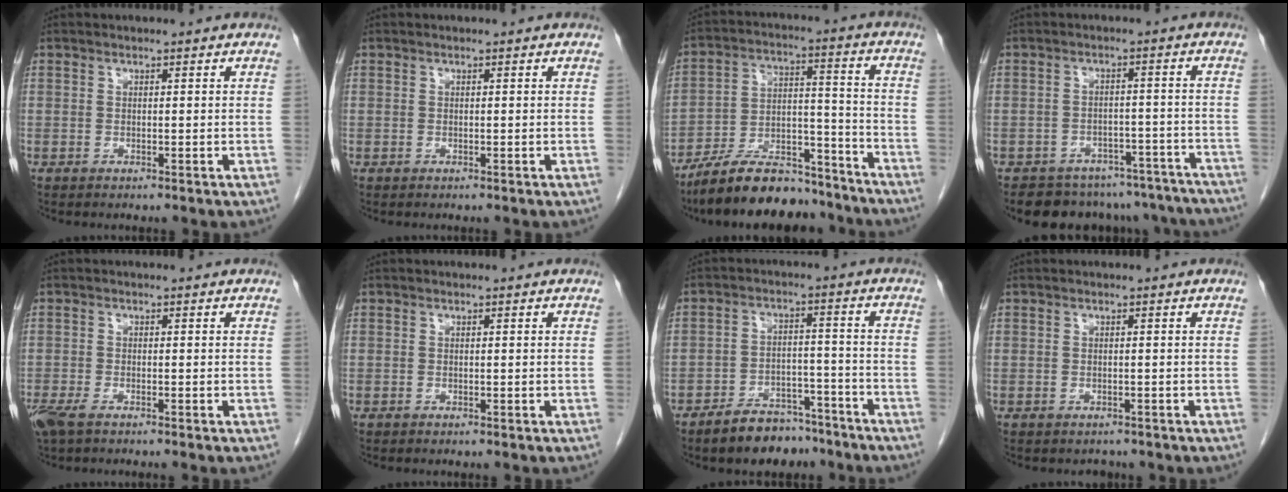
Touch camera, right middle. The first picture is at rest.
{"total": 0.0}
{"total": 15.6, "force": [-13.5, 4.5, 6.4], "torque": [-0.109, 0.022, -0.229]}
{"total": 16.0, "force": [-14.2, 6.6, 3.2], "torque": [-0.037, 0.021, -0.161]}
{"total": 4.0, "force": [-2.9, 1.1, 2.5], "torque": [-0.051, -0.011, -0.050]}
{"total": 0.0}
{"total": 8.3, "force": [-6.8, 3.8, 2.7], "torque": [-0.045, 0.007, -0.109]}
{"total": 1.3, "force": [-1.1, 0.8, 0.0], "torque": [-0.004, 0.001, -0.014]}